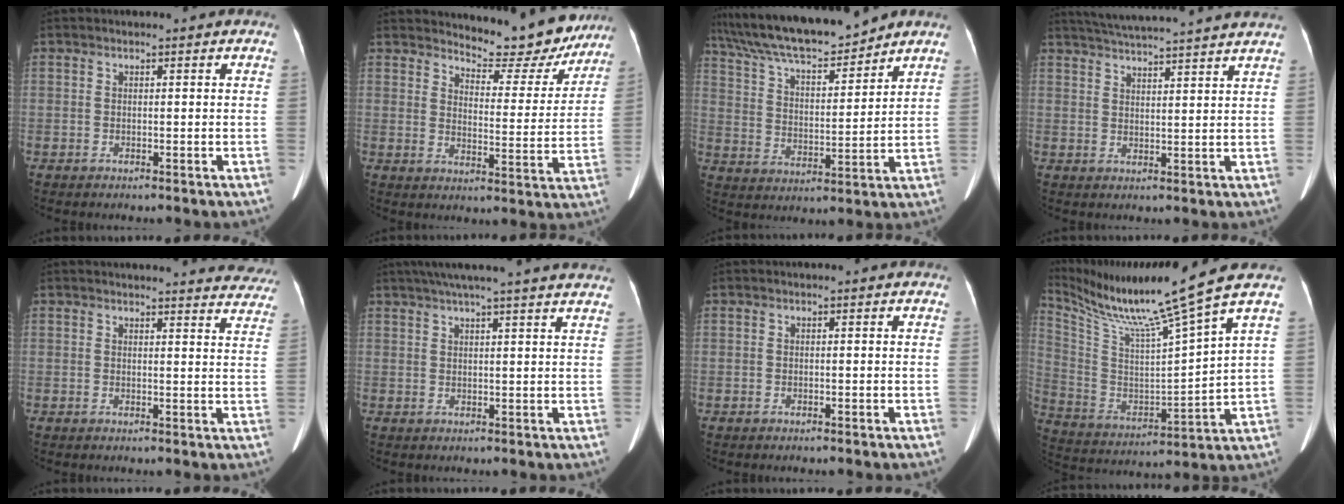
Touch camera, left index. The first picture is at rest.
{"total": 12.5, "force": [11.8, 2.8, 2.9], "torque": [-0.034, -0.034, 0.144]}
{"total": 16.9, "force": [14.9, 2.1, 7.6], "torque": [-0.144, 0.010, 0.260]}
{"total": 16.7, "force": [15.4, -0.7, 6.4], "torque": [-0.118, 0.003, 0.209]}
{"total": 15.7, "force": [15.2, 2.4, 2.7], "torque": [-0.005, -0.059, 0.145]}
{"total": 17.4, "force": [15.0, -0.5, 8.7], "torque": [-0.143, 0.023, 0.192]}
{"total": 0.0}
{"total": 17.6, "force": [14.3, -2.9, 9.8], "torque": [-0.194, -0.043, 0.259]}